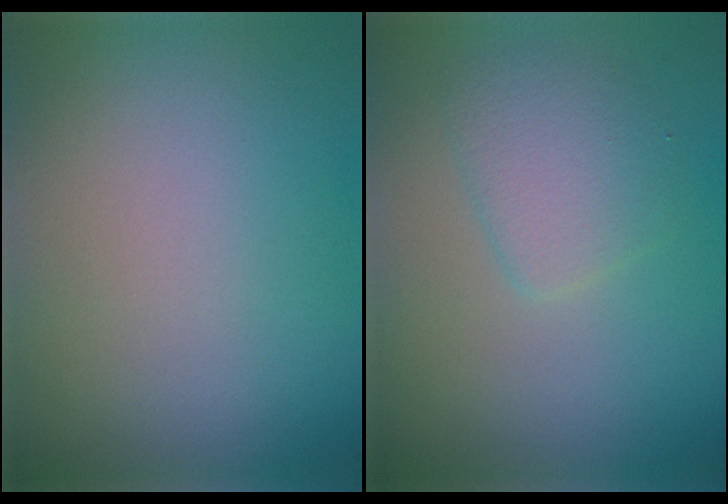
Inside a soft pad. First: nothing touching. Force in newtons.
{"total": 2.7, "press": 2.7, "slide": 0.2}